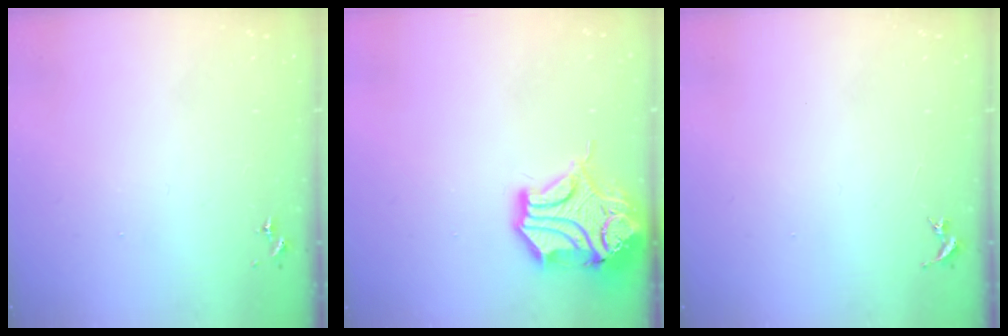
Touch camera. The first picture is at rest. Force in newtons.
{"total": 15.9, "press": 15.8, "slide": 2.3}
{"total": 0.0}